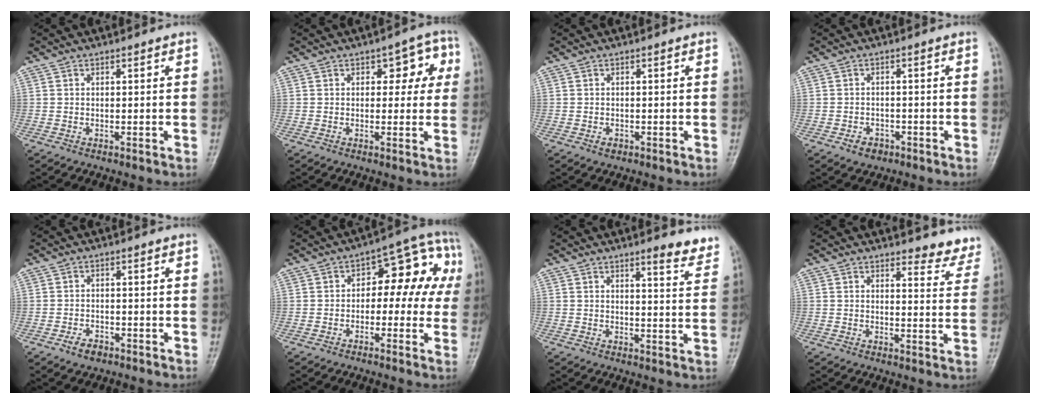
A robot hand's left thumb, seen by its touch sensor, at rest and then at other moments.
{"total": 6.3, "force": [1.8, 3.7, 4.7], "torque": [-0.015, 0.003, 0.014]}
{"total": 1.2, "force": [-0.6, 0.9, 0.6], "torque": [-0.006, 0.004, -0.010]}
{"total": 3.1, "force": [-1.7, 2.3, 1.2], "torque": [-0.009, 0.014, -0.022]}
{"total": 3.0, "force": [-1.9, 1.8, 1.5], "torque": [-0.025, 0.012, -0.031]}
{"total": 12.9, "force": [0.9, 7.5, 10.4], "torque": [-0.078, 0.051, 0.001]}
{"total": 6.1, "force": [4.9, 1.1, 3.5], "torque": [-0.028, -0.034, 0.052]}
{"total": 7.1, "force": [6.8, 2.0, 0.6], "torque": [0.028, -0.052, 0.057]}